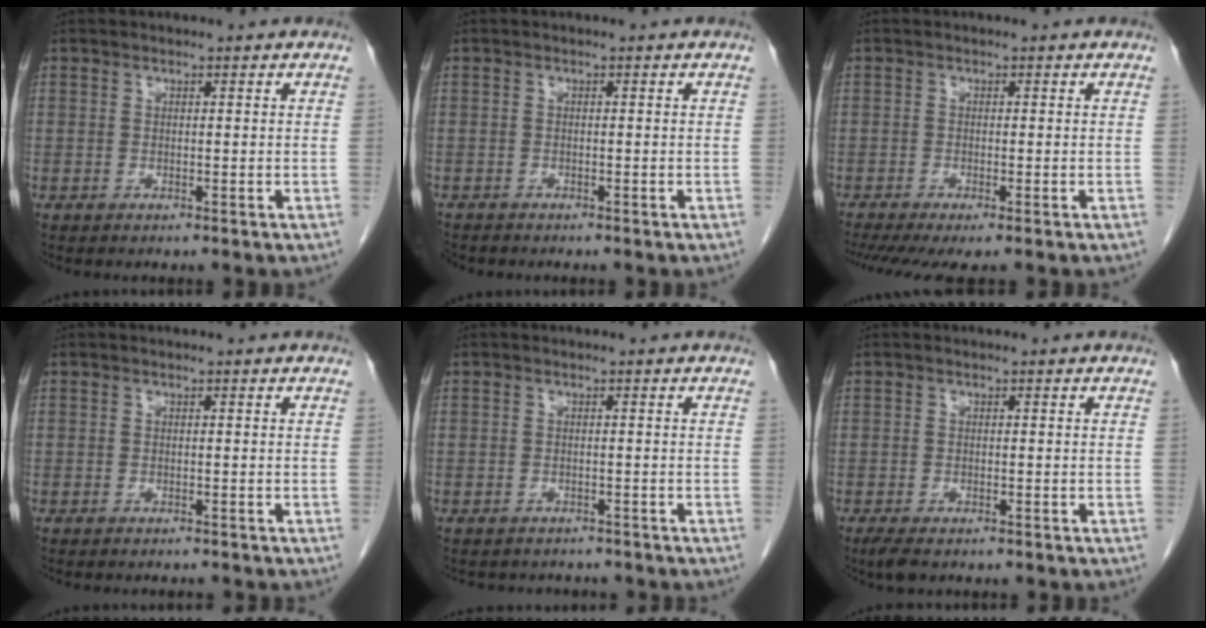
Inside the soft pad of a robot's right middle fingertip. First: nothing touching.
{"total": 1.7, "force": [-1.6, 0.6, 0.1], "torque": [-0.006, -0.004, -0.028]}
{"total": 5.8, "force": [-4.5, 0.8, 3.5], "torque": [-0.052, -0.013, -0.077]}
{"total": 2.4, "force": [-2.3, 0.2, 0.6], "torque": [-0.009, -0.004, -0.029]}
{"total": 3.7, "force": [-3.4, 1.5, 0.2], "torque": [-0.004, 0.002, -0.044]}
{"total": 2.8, "force": [-2.1, 0.9, 1.6], "torque": [-0.033, -0.007, -0.031]}